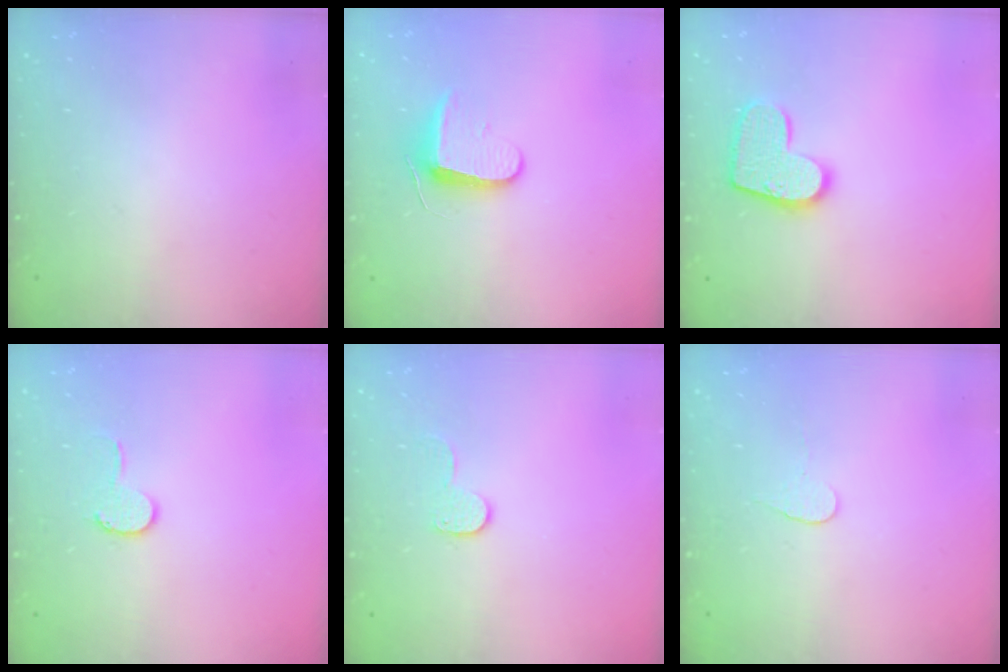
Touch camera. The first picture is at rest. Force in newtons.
{"total": 9.4, "press": 9.3, "slide": 0.9}
{"total": 12.9, "press": 12.9, "slide": 0.8}
{"total": 6.9, "press": 6.8, "slide": 0.7}
{"total": 5.6, "press": 5.6, "slide": 0.4}
{"total": 3.8, "press": 3.8, "slide": 0.4}